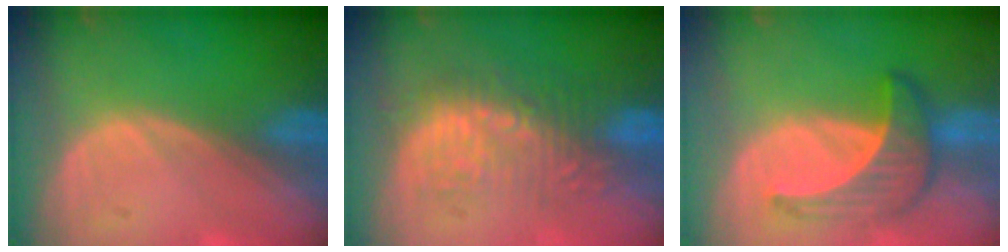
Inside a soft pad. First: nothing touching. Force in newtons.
{"total": 9.0, "press": 8.7, "slide": 2.2}
{"total": 6.7, "press": 6.4, "slide": 1.9}